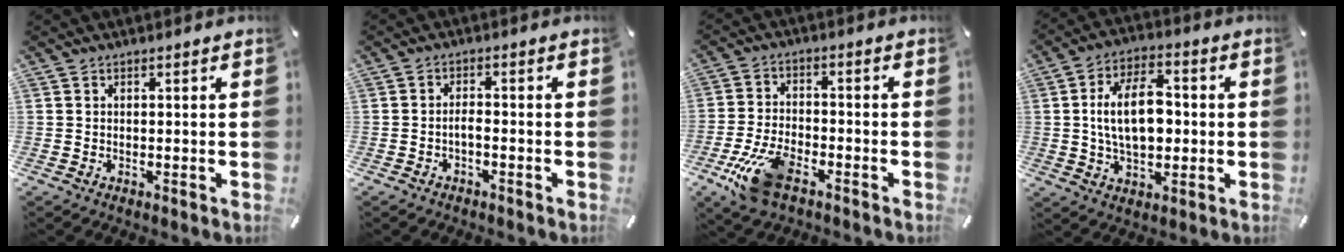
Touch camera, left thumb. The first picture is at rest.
{"total": 2.2, "force": [-1.4, 0.9, 1.5], "torque": [-0.034, 0.006, -0.029]}
{"total": 11.2, "force": [-6.3, 5.2, 7.7], "torque": [-0.161, 0.025, -0.115]}
{"total": 13.6, "force": [0.4, 8.4, 10.8], "torque": [-0.202, 0.005, 0.003]}